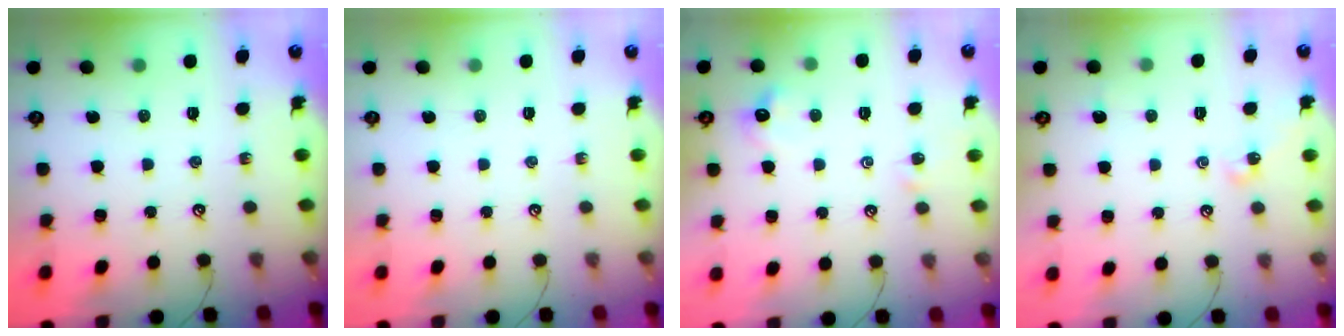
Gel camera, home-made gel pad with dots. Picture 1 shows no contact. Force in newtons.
{"total": 0.0}
{"total": 3.6, "press": 3.5, "slide": 0.7}
{"total": 5.6, "press": 5.5, "slide": 0.7}